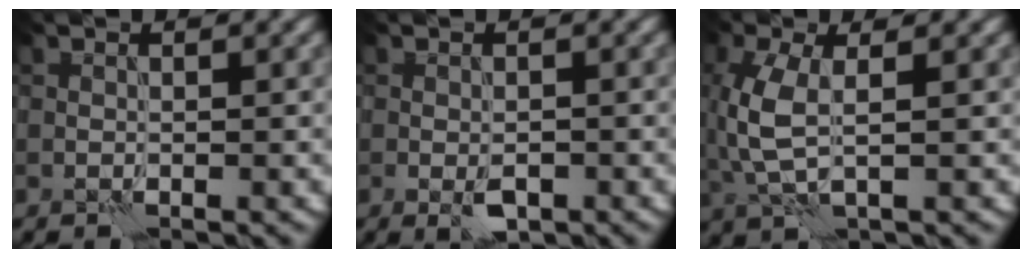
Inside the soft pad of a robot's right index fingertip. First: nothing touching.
{"total": 2.0, "force": [-0.9, 1.0, 1.6], "torque": [-0.028, -0.002, -0.014]}
{"total": 4.7, "force": [0.4, 2.1, 4.3], "torque": [-0.119, -0.001, 0.008]}